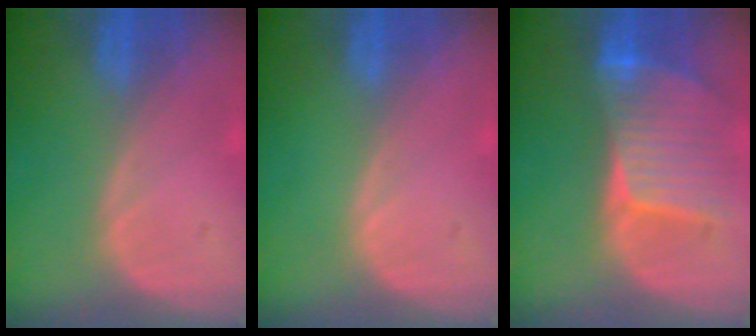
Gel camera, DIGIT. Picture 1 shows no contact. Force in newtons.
{"total": 0.0}
{"total": 9.0, "press": 7.9, "slide": 4.3}